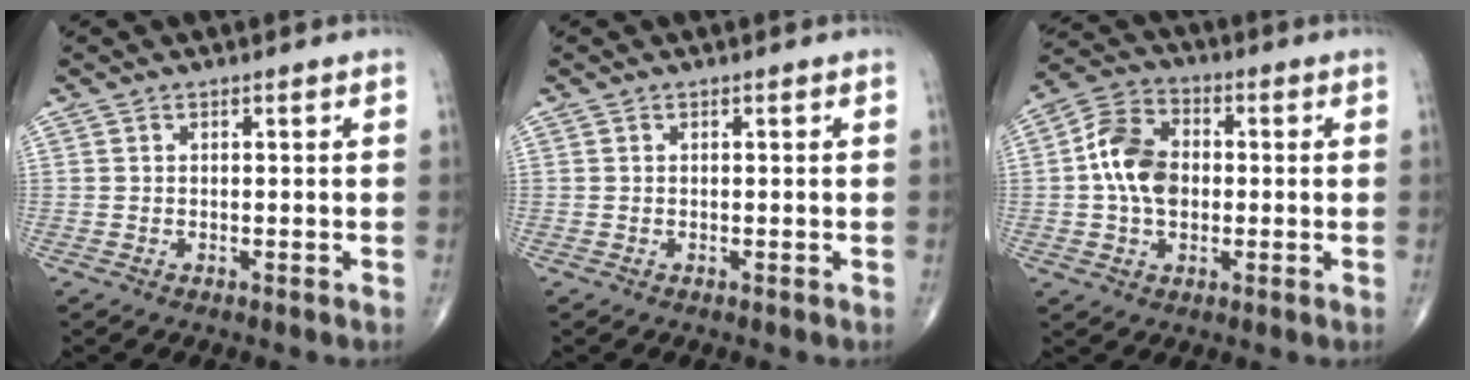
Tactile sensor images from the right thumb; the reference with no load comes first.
{"total": 0.0}
{"total": 10.6, "force": [0.1, 7.4, 7.6], "torque": [-0.128, 0.021, -0.008]}